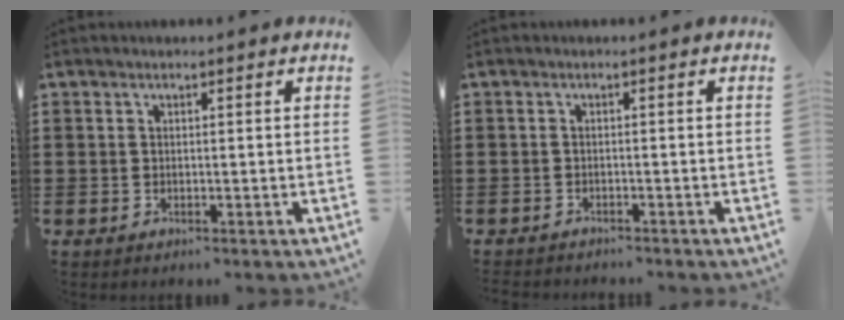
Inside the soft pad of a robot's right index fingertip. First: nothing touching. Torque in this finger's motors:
{"motor_torque": [-0.91, 0.97, -1.05, 0.02]}